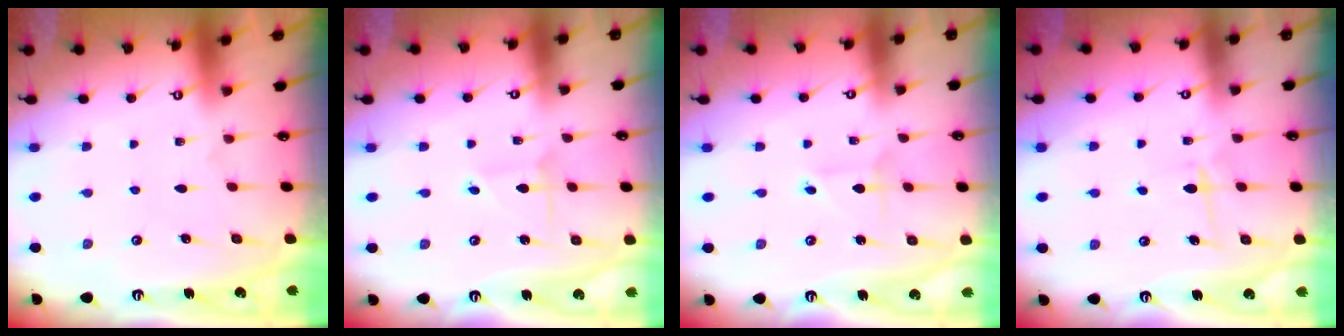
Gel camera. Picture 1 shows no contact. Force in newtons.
{"total": 2.2, "press": 2.2, "slide": 0.2}
{"total": 2.0, "press": 2.0, "slide": 0.3}
{"total": 5.6, "press": 5.5, "slide": 0.7}